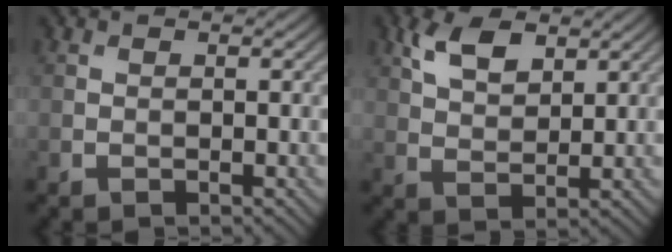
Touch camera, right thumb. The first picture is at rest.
{"total": 5.6, "force": [3.2, 2.9, 3.6], "torque": [-0.081, 0.002, 0.063]}